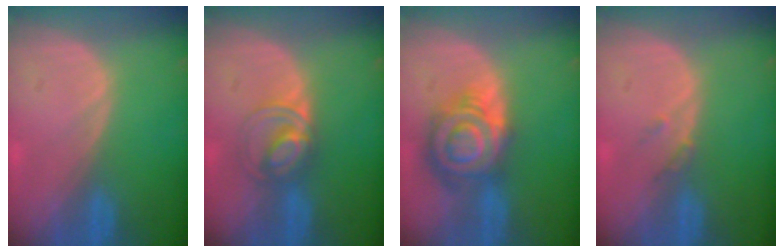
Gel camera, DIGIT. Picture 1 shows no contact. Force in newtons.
{"total": 5.0, "press": 5.0, "slide": 0.5}
{"total": 9.0, "press": 8.9, "slide": 0.6}
{"total": 1.5, "press": 1.3, "slide": 0.7}